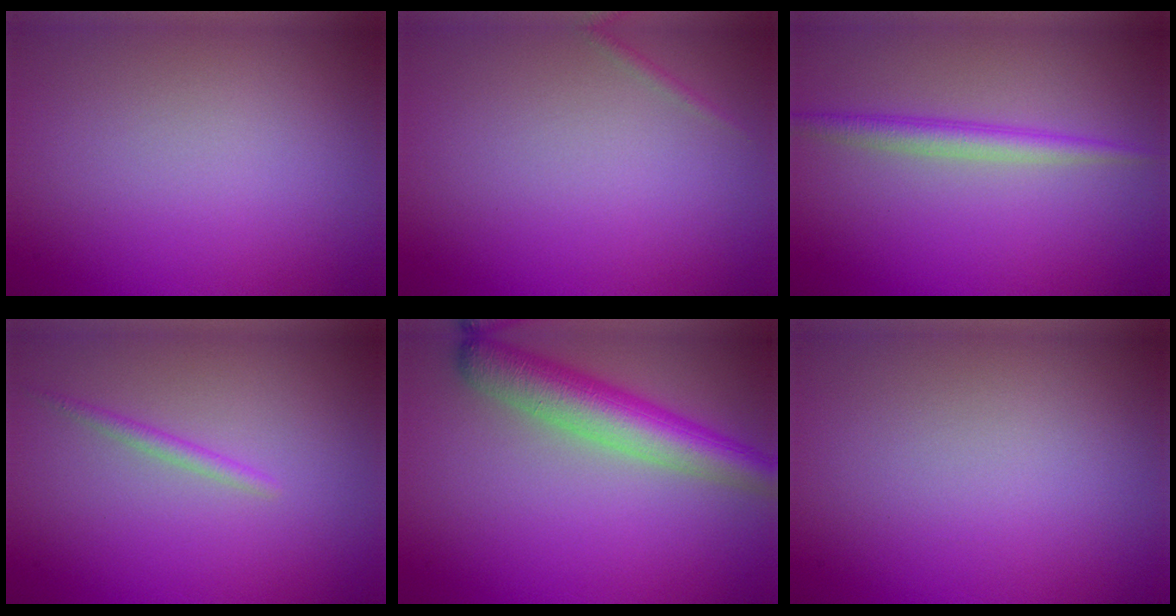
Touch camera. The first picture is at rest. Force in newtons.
{"total": 0.6, "press": 0.6, "slide": 0.0}
{"total": 2.3, "press": 2.3, "slide": 0.1}
{"total": 1.1, "press": 1.1, "slide": 0.0}
{"total": 6.1, "press": 6.1, "slide": 0.3}
{"total": 0.0}